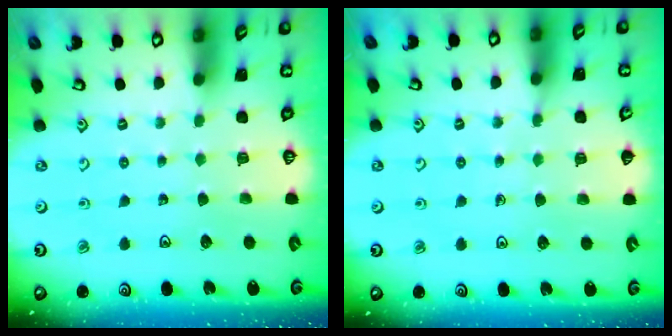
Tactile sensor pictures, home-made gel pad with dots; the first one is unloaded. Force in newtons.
{"total": 5.1, "press": 4.9, "slide": 1.5}